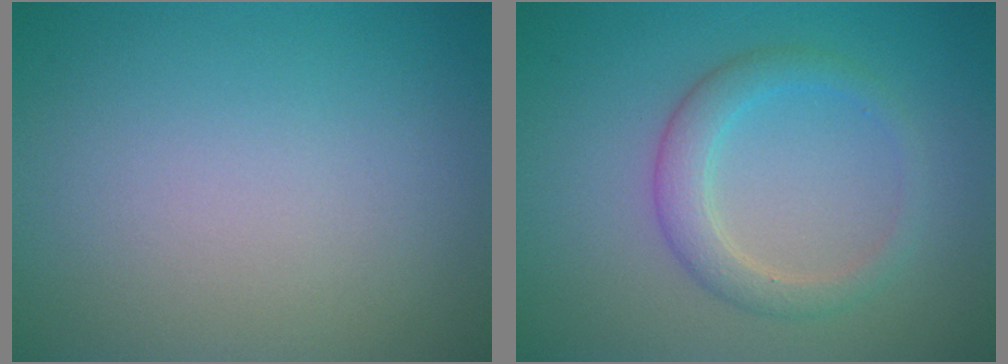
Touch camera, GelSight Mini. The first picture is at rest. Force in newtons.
{"total": 2.8, "press": 2.8, "slide": 0.2}